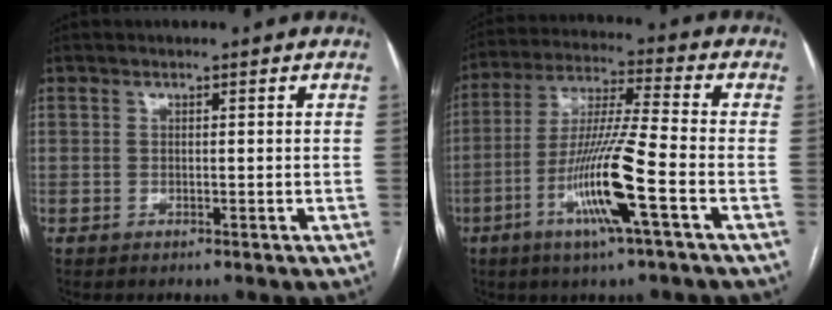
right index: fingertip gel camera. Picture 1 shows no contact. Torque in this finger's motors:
{"motor_torque": [1.93, -0.21, 1.05, 0.21]}